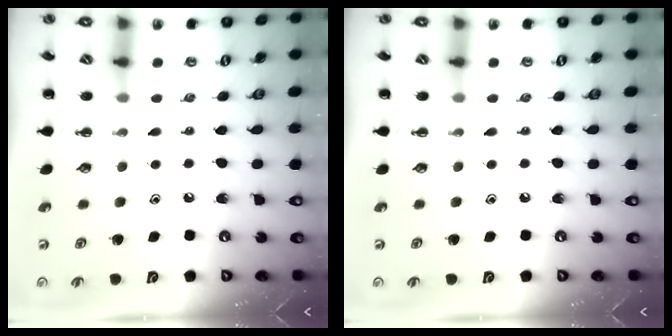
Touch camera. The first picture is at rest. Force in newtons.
{"total": 0.0}